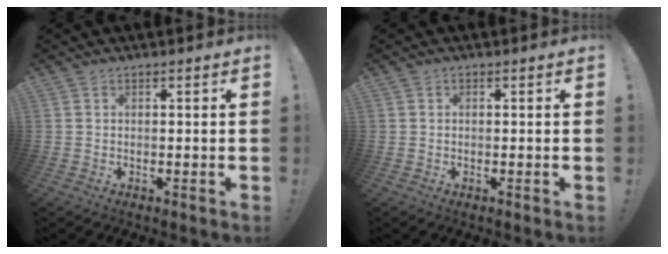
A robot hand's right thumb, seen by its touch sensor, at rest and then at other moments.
{"total": 0.0}